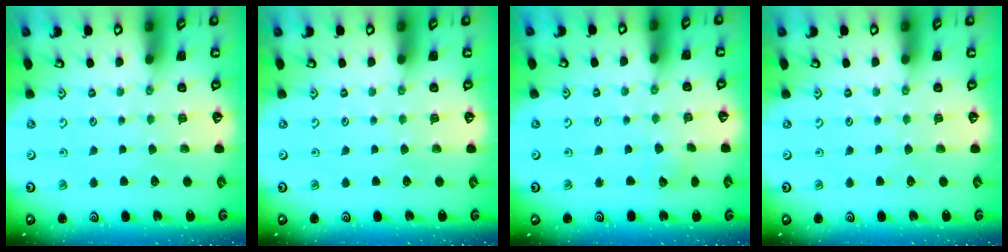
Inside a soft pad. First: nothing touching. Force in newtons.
{"total": 0.0}
{"total": 2.4, "press": 2.3, "slide": 0.3}
{"total": 0.0}